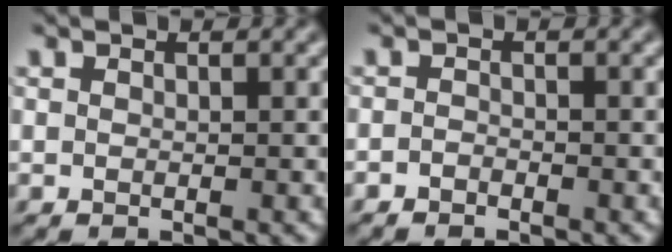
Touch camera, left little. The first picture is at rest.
{"total": 0.9, "force": [-0.8, 0.3, 0.1], "torque": [-0.002, 0.001, -0.018]}